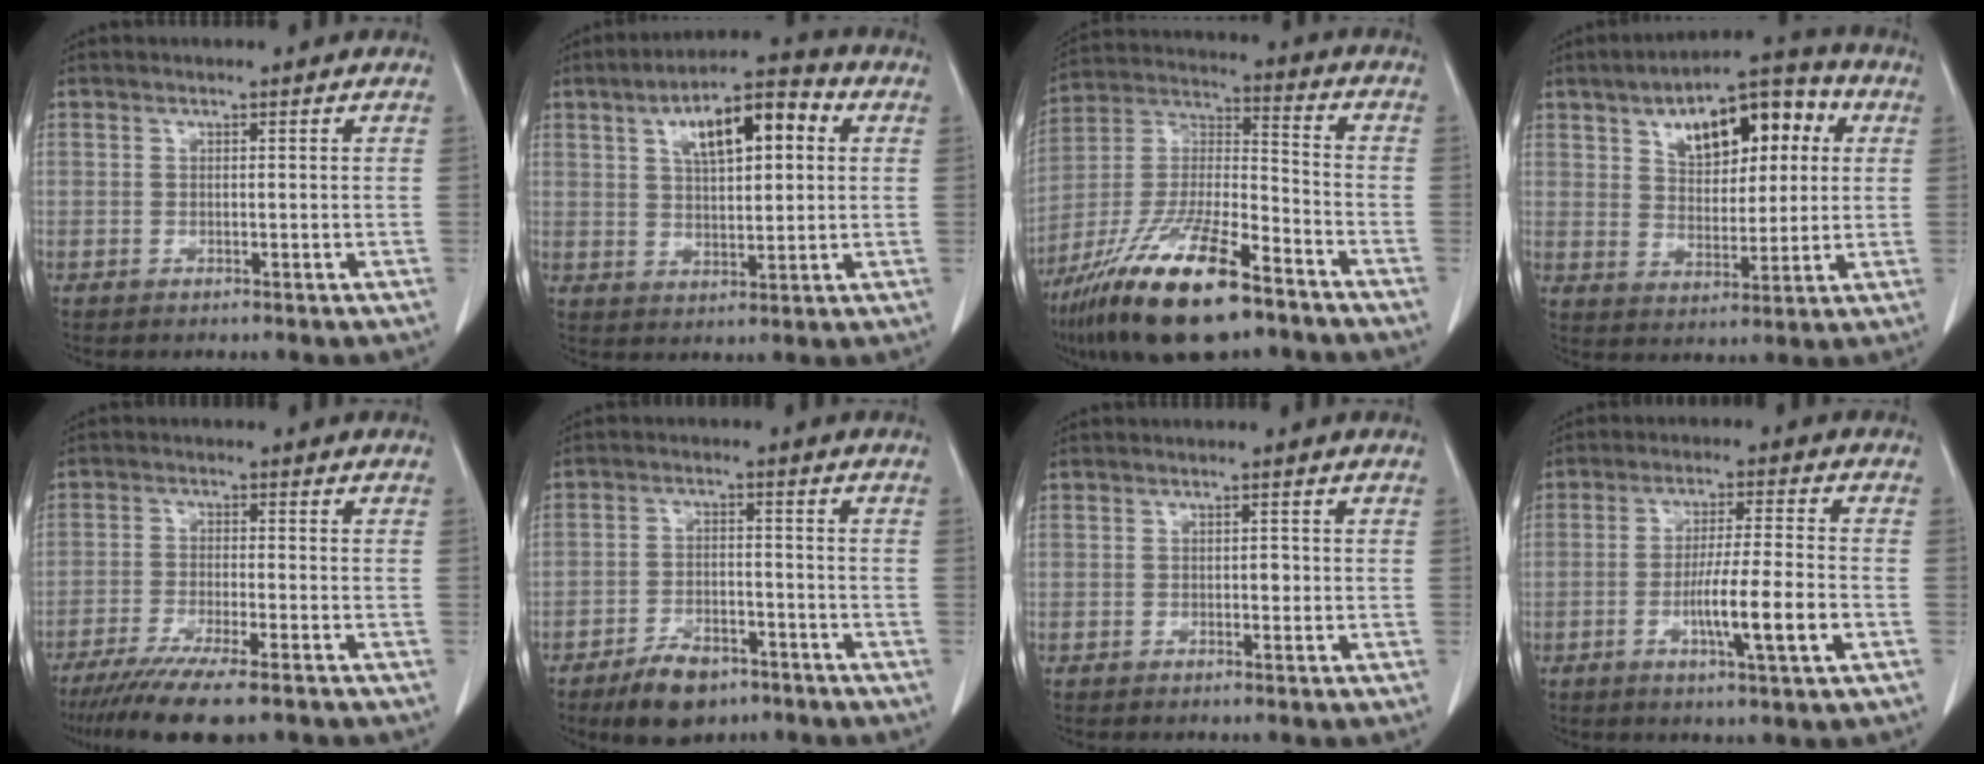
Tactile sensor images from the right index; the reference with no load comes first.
{"total": 11.8, "force": [3.9, 4.1, 10.3], "torque": [-0.166, 0.030, 0.060]}
{"total": 20.2, "force": [-13.3, 4.4, 14.5], "torque": [-0.301, -0.024, -0.240]}
{"total": 14.1, "force": [5.0, 7.0, 11.1], "torque": [-0.153, 0.038, 0.080]}
{"total": 11.6, "force": [-8.9, 1.0, 7.3], "torque": [-0.113, -0.026, -0.141]}
{"total": 6.5, "force": [-4.5, 3.3, 3.2], "torque": [-0.057, 0.001, -0.070]}
{"total": 1.0, "force": [-0.1, 0.6, 0.8], "torque": [-0.007, 0.004, 0.000]}
{"total": 9.1, "force": [-2.8, -0.1, 8.6], "torque": [-0.146, -0.007, -0.049]}